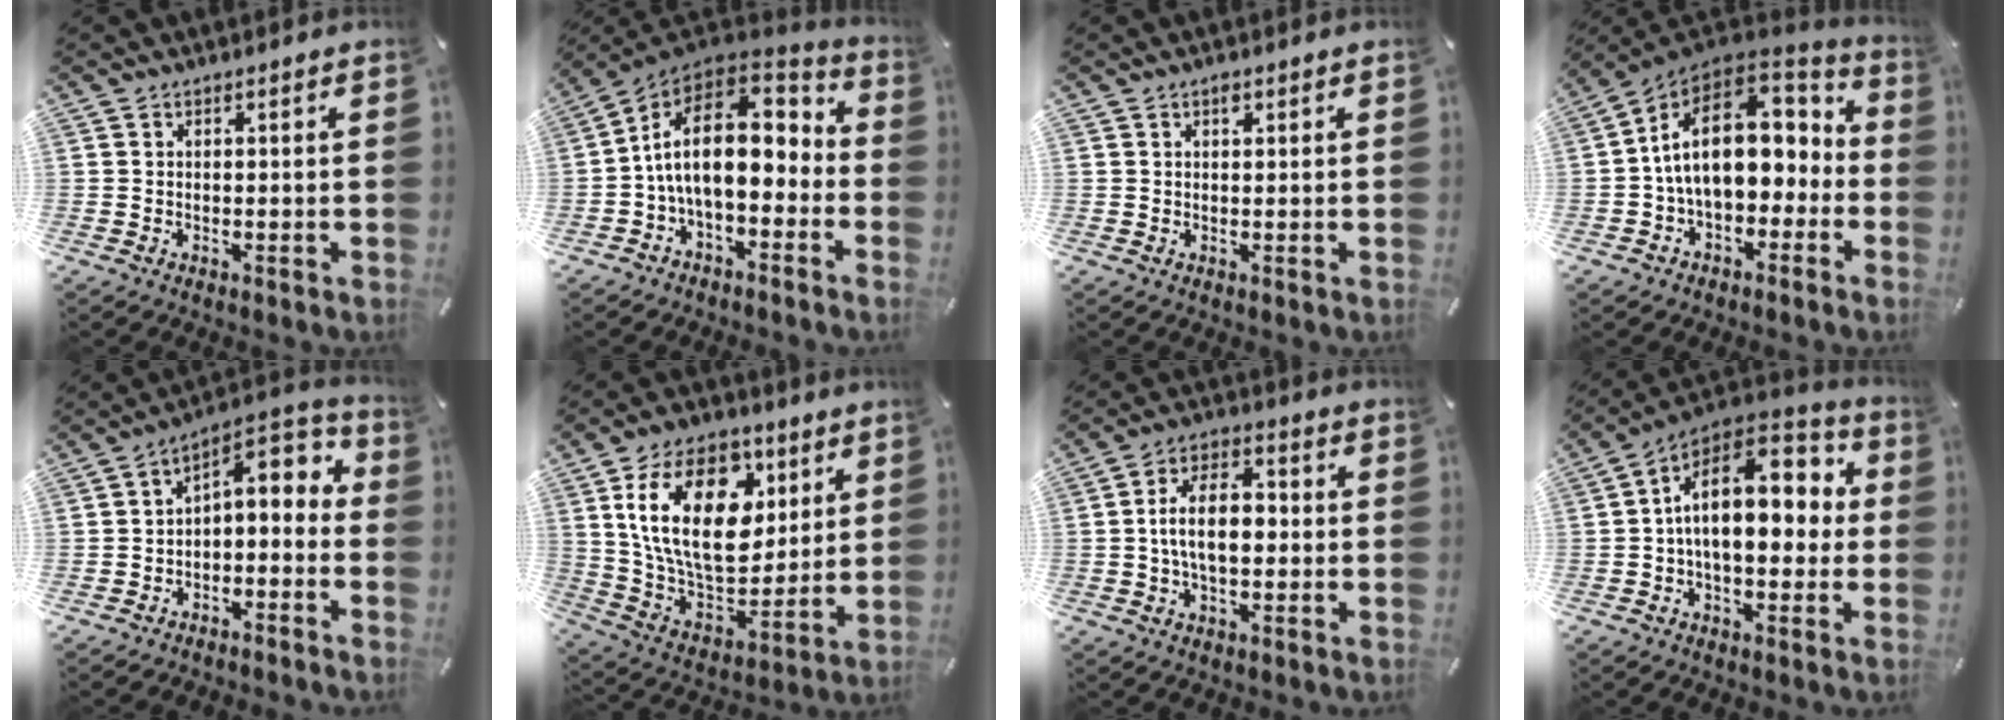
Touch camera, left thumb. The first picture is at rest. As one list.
[{"total": 17.5, "force": [0.7, 10.1, 14.3], "torque": [-0.267, -0.004, 0.011]}, {"total": 1.2, "force": [0.6, 0.7, 0.8], "torque": [-0.010, -0.001, 0.008]}, {"total": 19.7, "force": [2.0, 12.4, 15.2], "torque": [-0.255, -0.006, 0.039]}, {"total": 5.8, "force": [0.9, 3.8, 4.3], "torque": [-0.046, -0.025, 0.007]}, {"total": 23.7, "force": [7.7, 15.1, 16.5], "torque": [-0.312, -0.022, 0.128]}, {"total": 10.6, "force": [-0.9, 6.3, 8.5], "torque": [-0.151, 0.012, -0.019]}, {"total": 18.5, "force": [2.7, 11.1, 14.6], "torque": [-0.227, -0.007, 0.049]}]